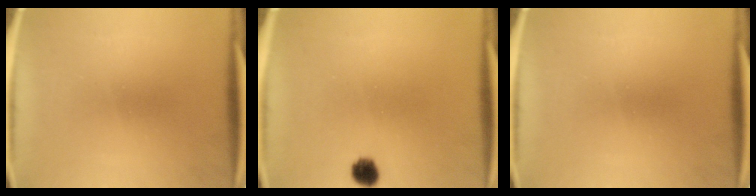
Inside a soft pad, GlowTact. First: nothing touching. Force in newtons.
{"total": 3.2}
{"total": 0.0}